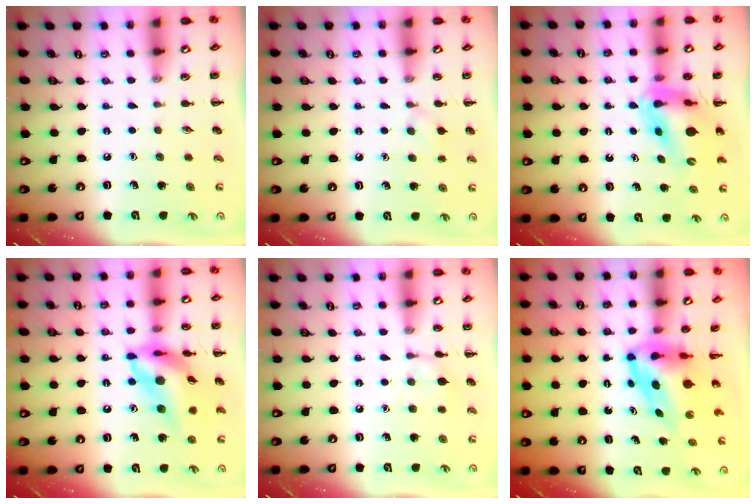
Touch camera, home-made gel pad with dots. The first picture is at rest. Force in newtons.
{"total": 5.7, "press": 5.4, "slide": 1.8}
{"total": 12.4, "press": 11.8, "slide": 3.7}
{"total": 17.3, "press": 16.9, "slide": 3.7}
{"total": 7.1, "press": 6.8, "slide": 2.1}
{"total": 6.9, "press": 6.7, "slide": 1.7}